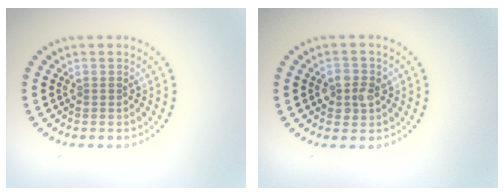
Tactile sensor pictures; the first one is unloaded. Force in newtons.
{"total": 2.3, "press": 2.3, "slide": 0.5}